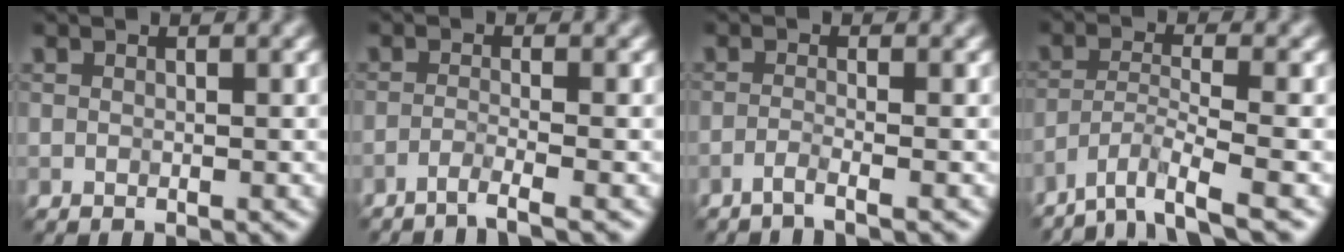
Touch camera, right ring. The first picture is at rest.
{"total": 2.0, "force": [-1.4, 0.1, 1.4], "torque": [-0.018, 0.002, -0.043]}
{"total": 1.5, "force": [-1.1, 0.1, 1.1], "torque": [-0.014, 0.001, -0.033]}
{"total": 4.7, "force": [-3.6, 0.6, 3.1], "torque": [-0.050, 0.000, -0.076]}